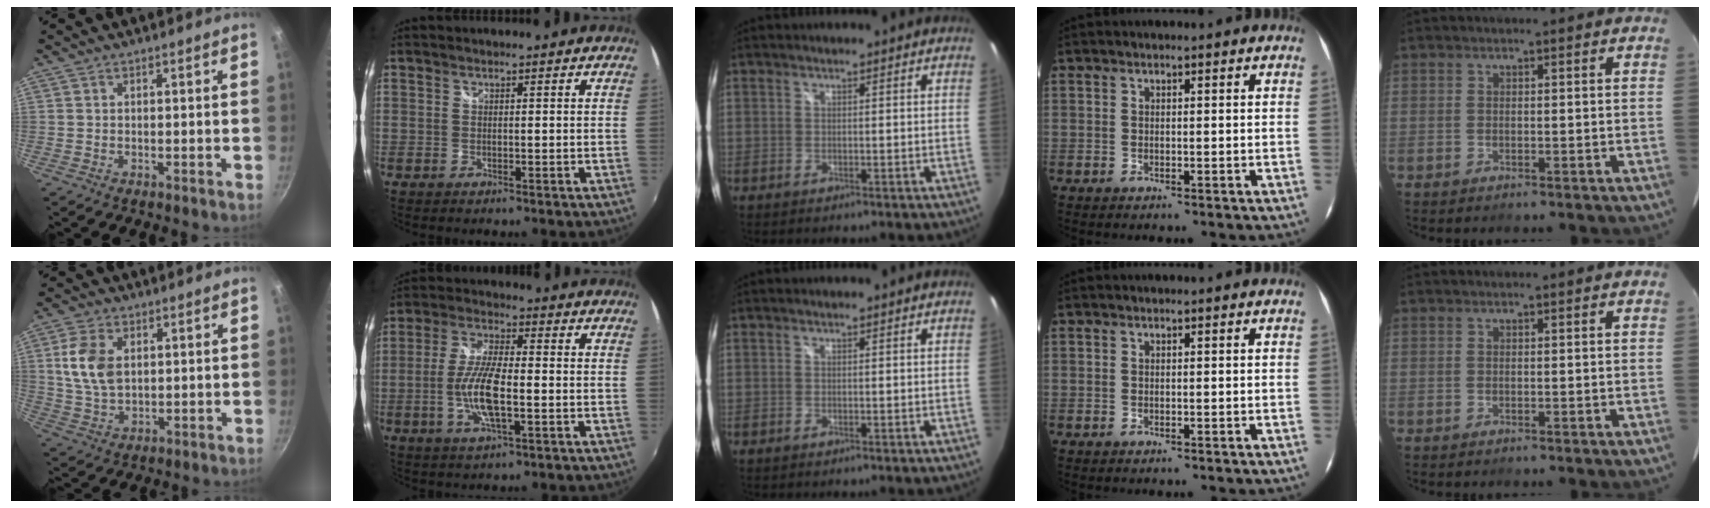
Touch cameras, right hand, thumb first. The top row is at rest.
{"thumb": {"total": 8.9, "force": [1.9, 5.7, 6.6], "torque": [-0.119, -0.007, 0.039]}, "index": {"total": 9.8, "force": [-2.4, 2.6, 9.1], "torque": [-0.188, -0.003, -0.048]}}